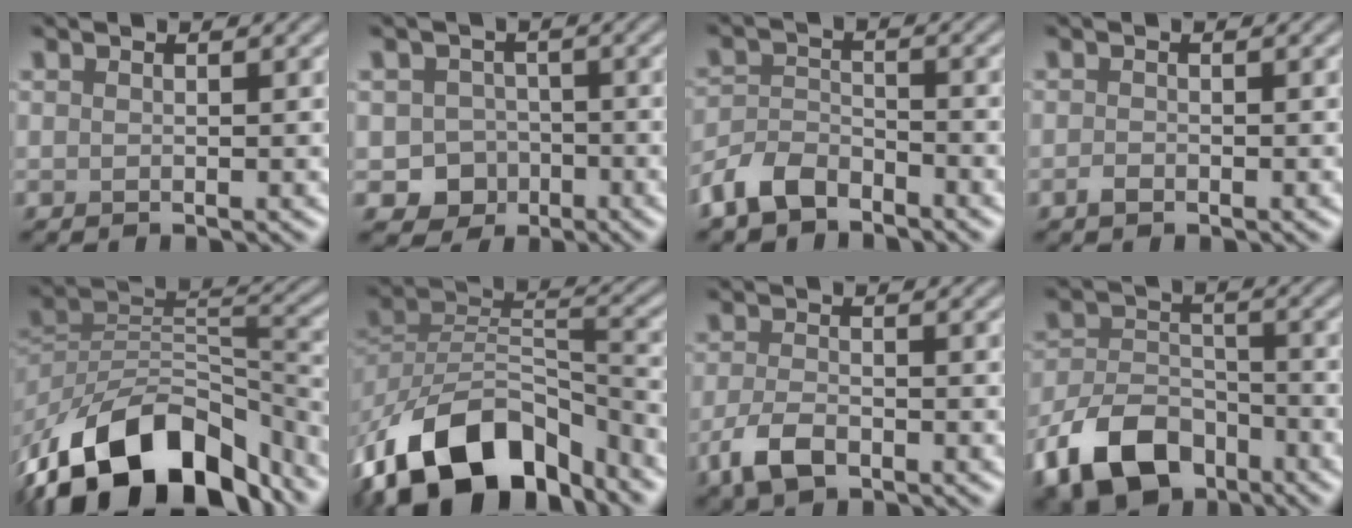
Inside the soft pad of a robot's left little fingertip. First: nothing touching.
{"total": 3.9, "force": [-1.6, 3.4, 0.9], "torque": [0.004, 0.001, -0.031]}
{"total": 3.7, "force": [-3.0, 1.7, 1.4], "torque": [-0.027, 0.002, -0.072]}
{"total": 0.8, "force": [-0.5, 0.5, 0.5], "torque": [-0.010, -0.002, -0.011]}
{"total": 15.1, "force": [-9.4, 8.4, 8.3], "torque": [-0.167, 0.007, -0.169]}
{"total": 12.5, "force": [-7.8, 6.7, 7.1], "torque": [-0.126, 0.007, -0.148]}
{"total": 3.5, "force": [-2.0, 1.7, 2.3], "torque": [-0.051, -0.004, -0.044]}
{"total": 8.5, "force": [-5.1, 5.1, 4.5], "torque": [-0.088, -0.006, -0.101]}